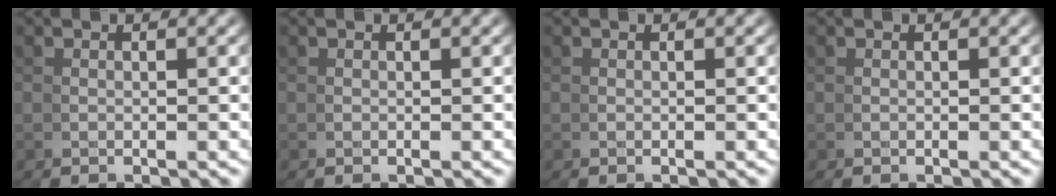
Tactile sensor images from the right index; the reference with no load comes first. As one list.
[{"total": 0.0}, {"total": 0.0}, {"total": 0.0}]